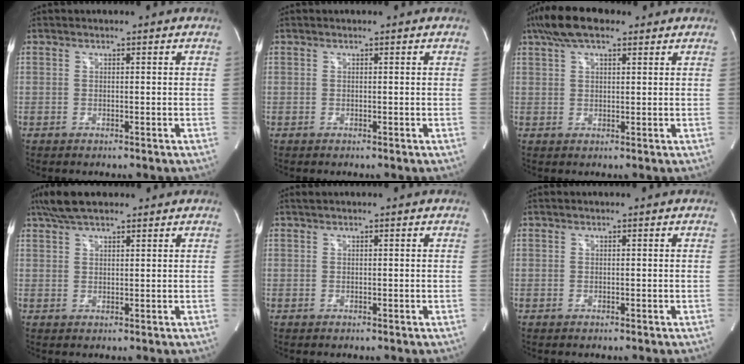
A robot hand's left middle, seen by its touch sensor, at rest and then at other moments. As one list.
[{"total": 0.0}, {"total": 7.7, "force": [5.3, 2.6, 5.0], "torque": [-0.102, 0.028, 0.092]}, {"total": 6.6, "force": [5.2, 1.8, 3.6], "torque": [-0.071, 0.027, 0.096]}, {"total": 0.6, "force": [0.6, -0.1, 0.3], "torque": [-0.010, 0.013, 0.014]}, {"total": 0.0}]